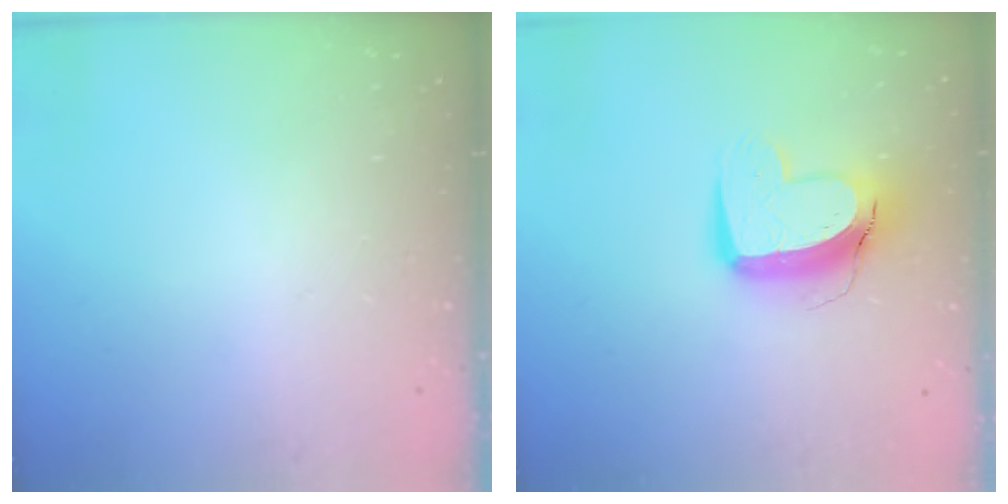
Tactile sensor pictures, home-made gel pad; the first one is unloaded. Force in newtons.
{"total": 11.3, "press": 11.2, "slide": 1.1}